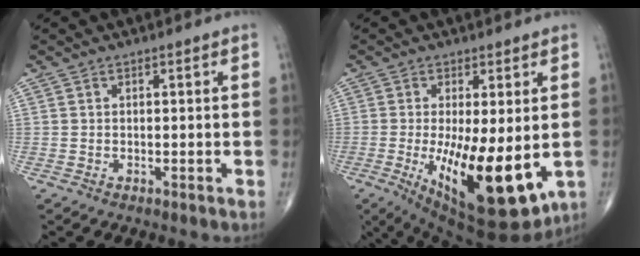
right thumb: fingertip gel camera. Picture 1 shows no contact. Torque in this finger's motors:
{"motor_torque": [2.56, 2.45, 1.02, -0.99, 0.53]}